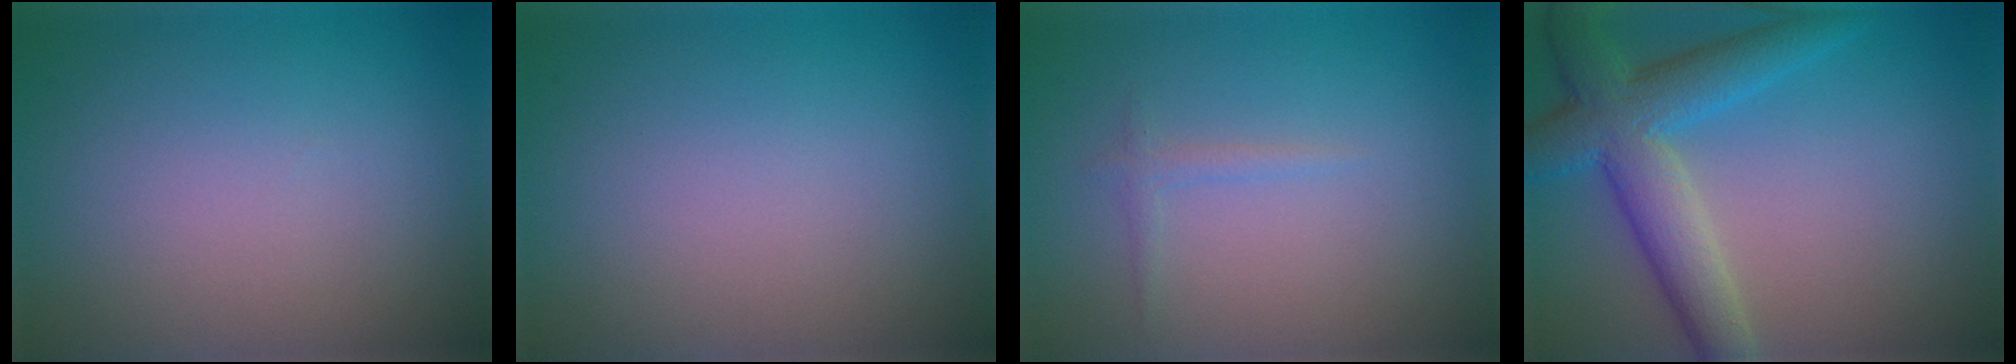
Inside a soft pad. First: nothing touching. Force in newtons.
{"total": 0.0}
{"total": 0.8, "press": 0.8, "slide": 0.0}
{"total": 5.4, "press": 5.4, "slide": 0.4}